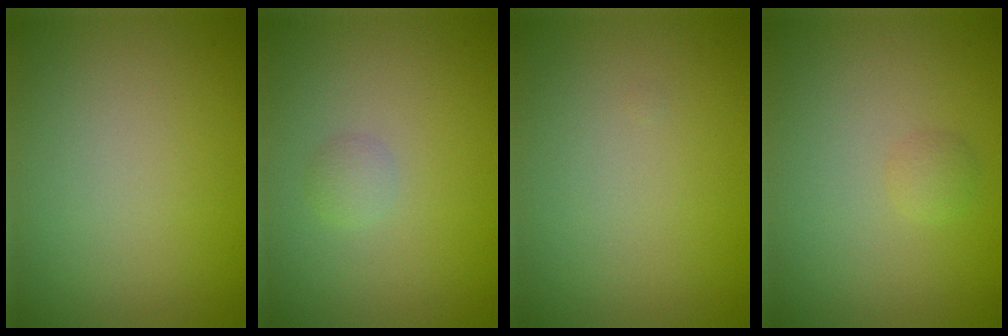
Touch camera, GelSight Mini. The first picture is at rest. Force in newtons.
{"total": 0.9, "press": 0.9, "slide": 0.1}
{"total": 0.0}
{"total": 0.8, "press": 0.8, "slide": 0.1}